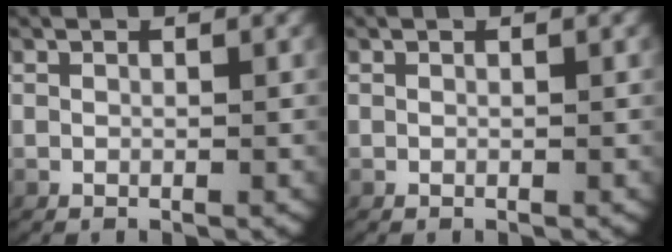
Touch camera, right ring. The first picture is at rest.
{"total": 0.0}